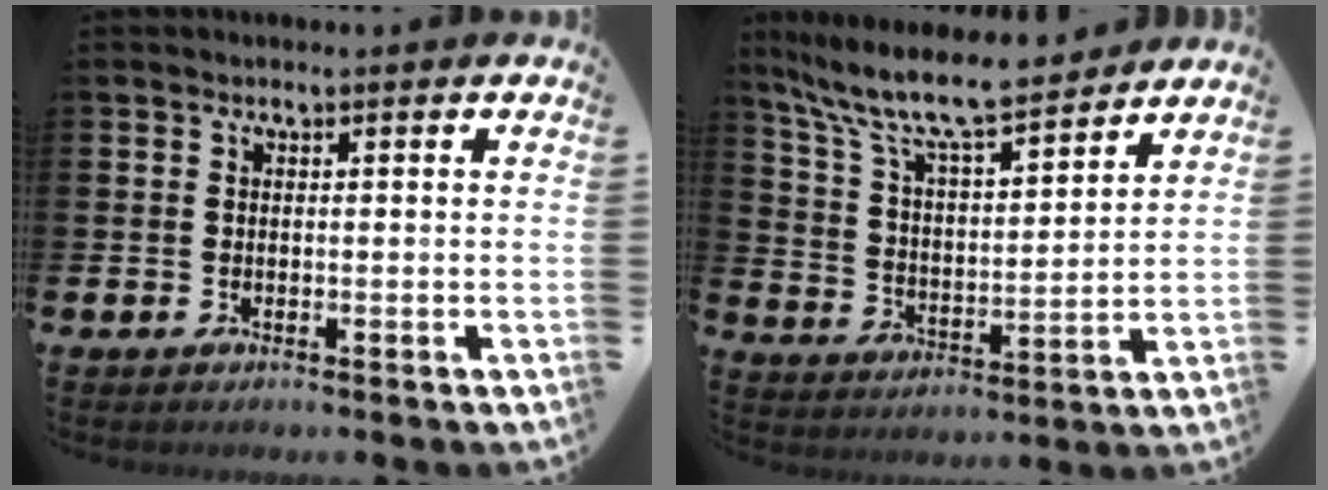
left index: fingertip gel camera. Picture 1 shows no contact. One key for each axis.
{"total": 10.3, "fx": 9.3, "fy": 1.5, "fz": 4.3, "tx": -0.128, "ty": -0.056, "tz": 0.161}